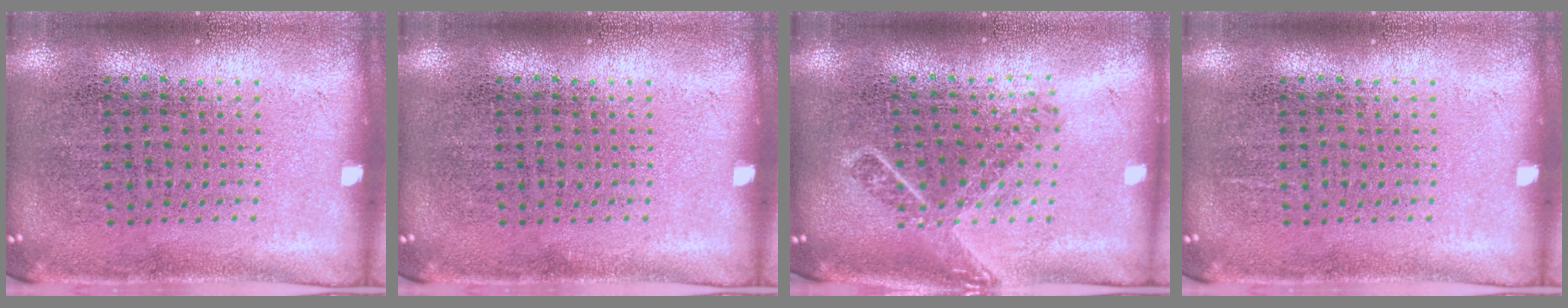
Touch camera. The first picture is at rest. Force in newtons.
{"total": 0.0}
{"total": 1.7, "press": 1.3, "slide": 1.1}
{"total": 0.0}